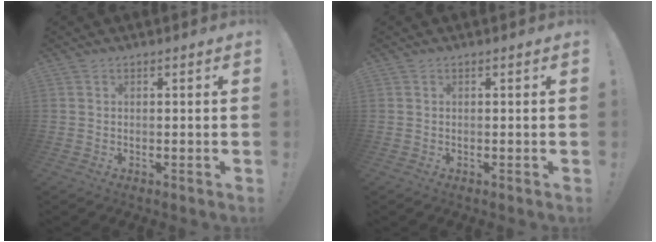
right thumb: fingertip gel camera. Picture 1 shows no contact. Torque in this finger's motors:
{"motor_torque": [0.00, 0.00, -0.04, 0.04, 0.00]}